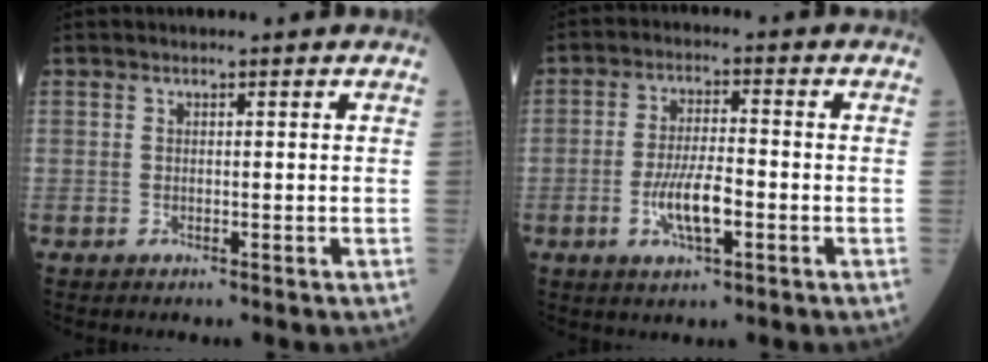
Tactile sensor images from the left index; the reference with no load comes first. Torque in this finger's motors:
{"motor_torque": [1.01, 0.16, 0.22, 0.06]}